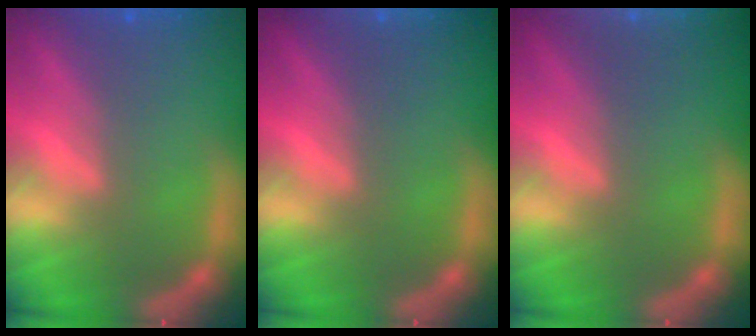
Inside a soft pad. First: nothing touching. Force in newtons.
{"total": 1.4}
{"total": 6.0}